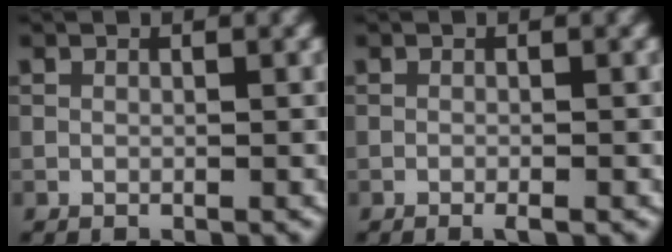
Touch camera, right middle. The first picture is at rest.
{"total": 0.9, "force": [-0.5, 0.1, 0.7], "torque": [-0.010, -0.004, -0.011]}